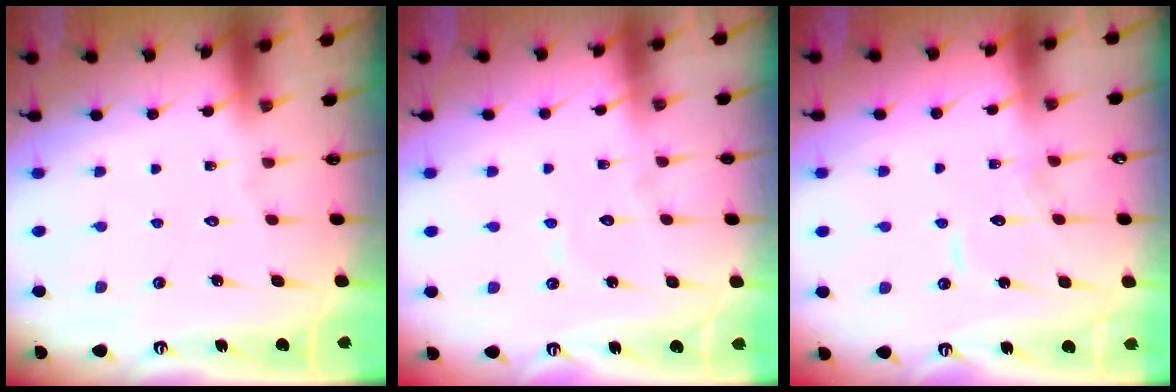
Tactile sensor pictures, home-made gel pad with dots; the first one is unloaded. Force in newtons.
{"total": 4.3, "press": 4.3, "slide": 0.5}
{"total": 9.8, "press": 9.8, "slide": 0.5}